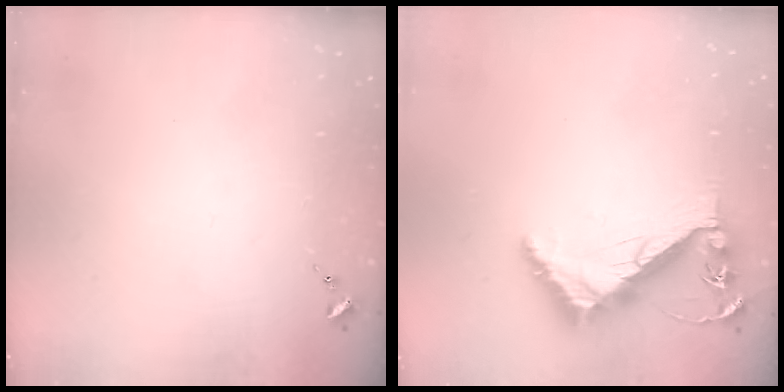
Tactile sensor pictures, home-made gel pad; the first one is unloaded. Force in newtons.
{"total": 8.7, "press": 8.6, "slide": 0.9}